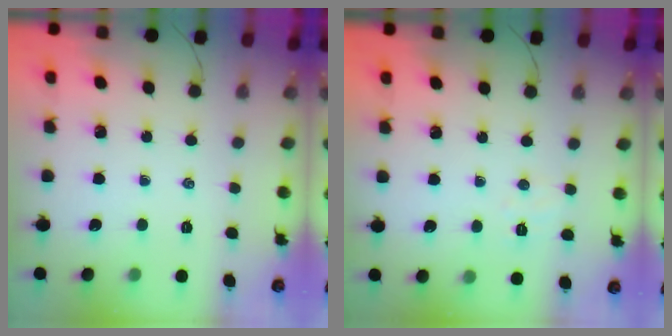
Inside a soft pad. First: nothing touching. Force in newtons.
{"total": 3.8, "press": 3.7, "slide": 0.9}